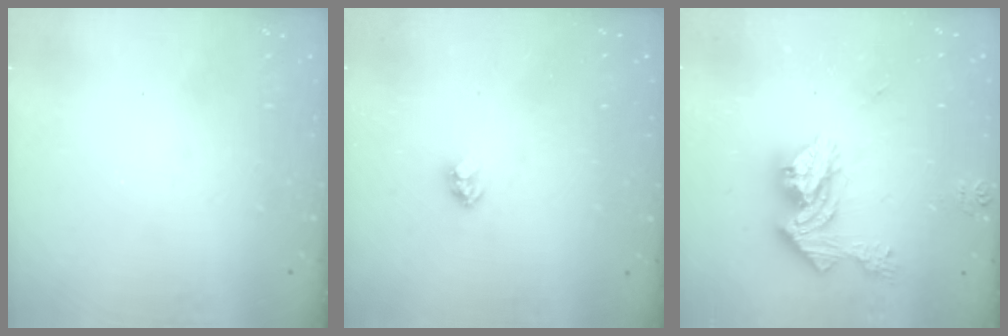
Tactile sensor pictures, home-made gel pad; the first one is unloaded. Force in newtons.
{"total": 2.4, "press": 2.4, "slide": 0.1}
{"total": 14.7, "press": 14.7, "slide": 1.2}